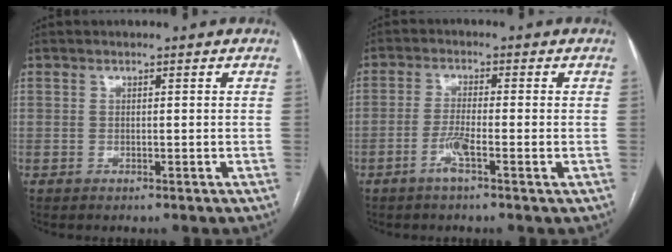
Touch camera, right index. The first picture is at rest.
{"total": 3.7, "force": [-1.7, 0.0, 3.3], "torque": [-0.067, -0.005, -0.037]}